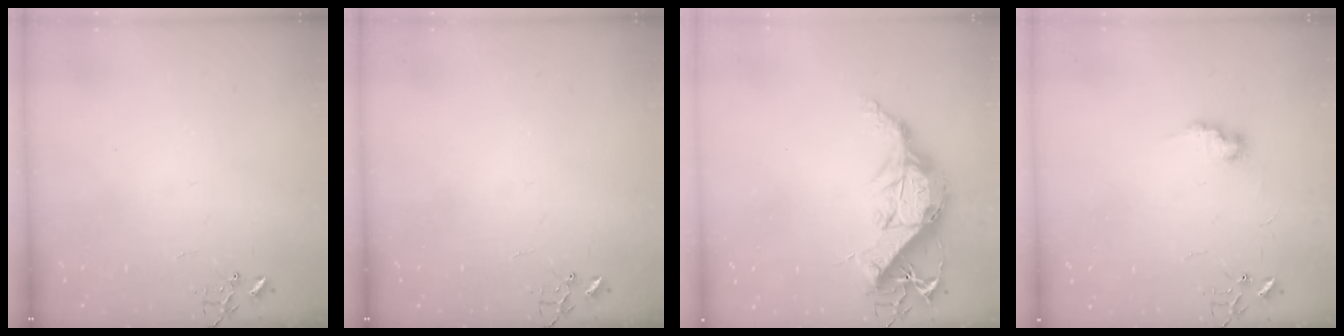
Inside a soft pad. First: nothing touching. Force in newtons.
{"total": 0.0}
{"total": 13.9, "press": 13.8, "slide": 1.4}
{"total": 7.5, "press": 7.4, "slide": 0.3}